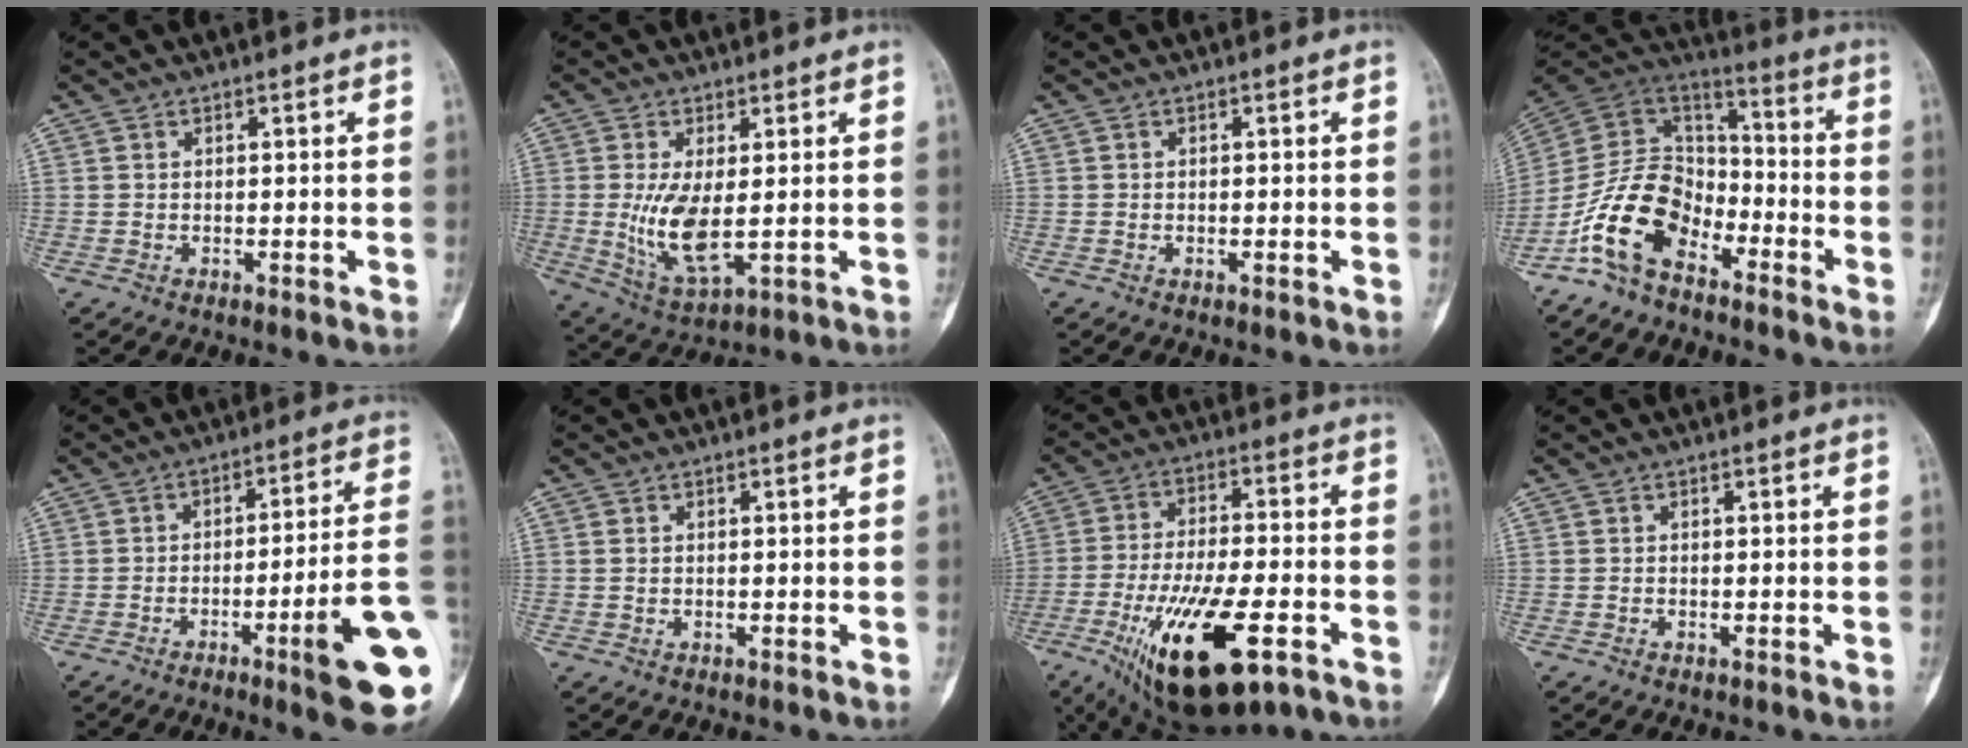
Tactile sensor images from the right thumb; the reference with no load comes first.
{"total": 9.0, "force": [0.0, 3.6, 8.2], "torque": [-0.163, -0.021, 0.013]}
{"total": 0.6, "force": [-0.1, 0.3, 0.5], "torque": [-0.009, 0.001, 0.000]}
{"total": 15.0, "force": [-8.5, 9.0, 8.4], "torque": [-0.149, 0.079, -0.172]}
{"total": 16.5, "force": [-5.5, 1.4, 15.5], "torque": [-0.174, 0.024, -0.076]}
{"total": 0.7, "force": [0.2, 0.5, 0.4], "torque": [-0.008, 0.001, 0.004]}
{"total": 20.7, "force": [-8.9, 7.4, 17.1], "torque": [-0.318, 0.011, -0.137]}
{"total": 0.0}